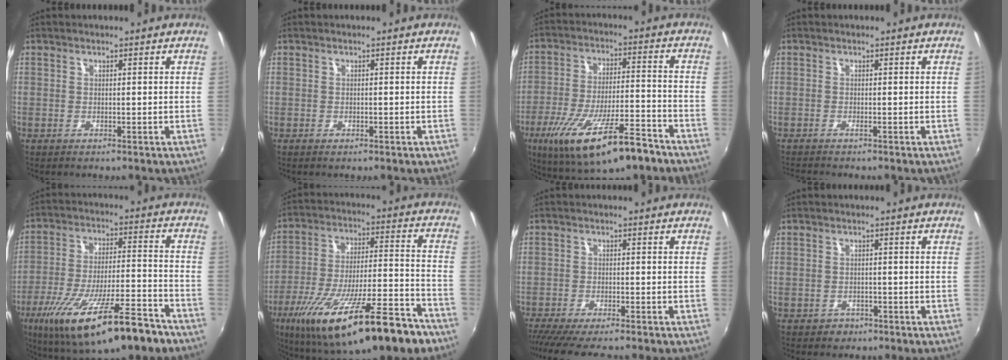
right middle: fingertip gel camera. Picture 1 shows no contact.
{"total": 0.7, "force": [-0.5, 0.3, 0.3], "torque": [-0.005, -0.003, -0.009]}
{"total": 19.7, "force": [-12.0, 5.2, 14.7], "torque": [-0.270, -0.043, -0.189]}
{"total": 1.8, "force": [-1.6, -0.1, 0.8], "torque": [-0.022, -0.008, -0.032]}
{"total": 23.1, "force": [-14.8, 5.5, 16.8], "torque": [-0.304, -0.048, -0.229]}
{"total": 27.7, "force": [-18.0, 6.2, 20.1], "torque": [-0.352, -0.062, -0.275]}
{"total": 7.8, "force": [-6.8, 0.3, 3.7], "torque": [-0.084, -0.032, -0.115]}
{"total": 2.5, "force": [-1.4, 2.0, 0.6], "torque": [-0.016, -0.003, -0.019]}